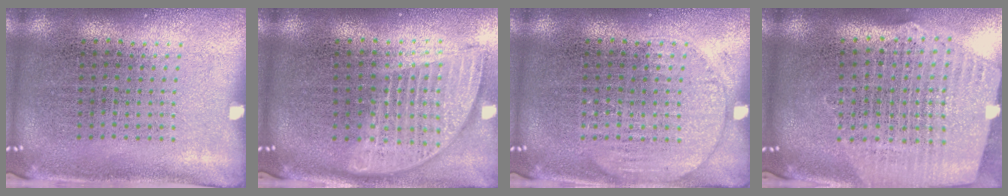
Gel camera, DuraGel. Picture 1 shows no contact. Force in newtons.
{"total": 1.8, "press": 1.5, "slide": 1.0}
{"total": 1.6, "press": 1.6, "slide": 0.0}
{"total": 2.6, "press": 2.2, "slide": 1.4}